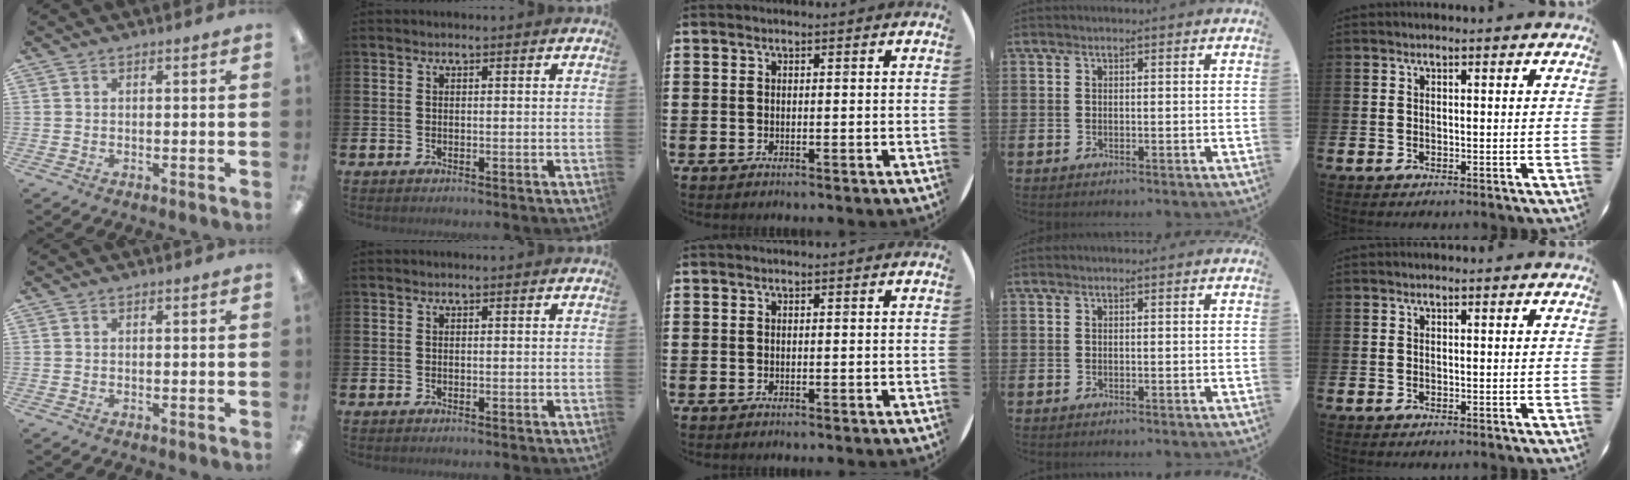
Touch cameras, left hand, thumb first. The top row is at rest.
{}